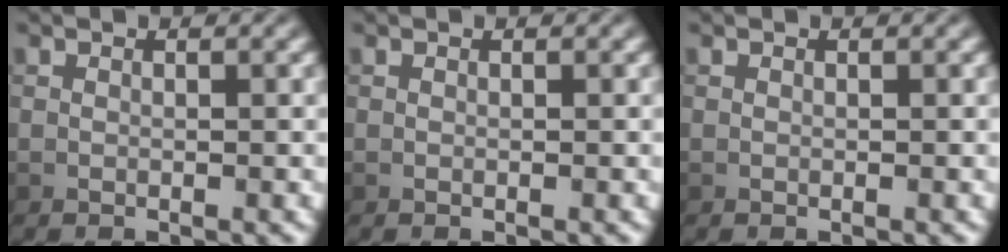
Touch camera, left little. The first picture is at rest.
{"total": 0.0}
{"total": 0.0}